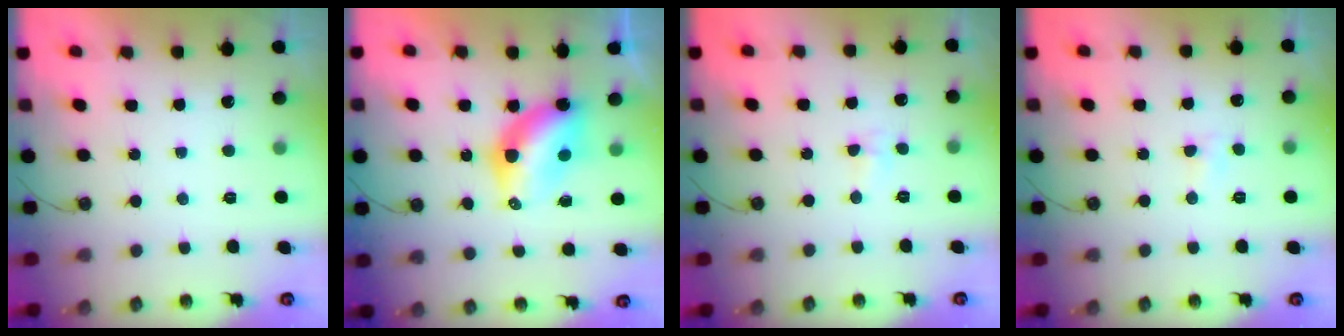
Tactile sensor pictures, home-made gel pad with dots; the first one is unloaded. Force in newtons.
{"total": 7.8, "press": 7.8, "slide": 0.2}
{"total": 4.7, "press": 3.3, "slide": 3.3}
{"total": 2.9, "press": 2.9, "slide": 0.4}